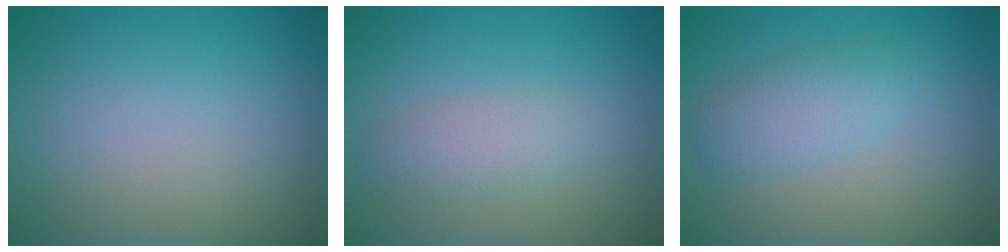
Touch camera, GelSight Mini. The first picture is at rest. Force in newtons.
{"total": 2.2, "press": 2.2, "slide": 0.1}
{"total": 2.8, "press": 2.8, "slide": 0.1}